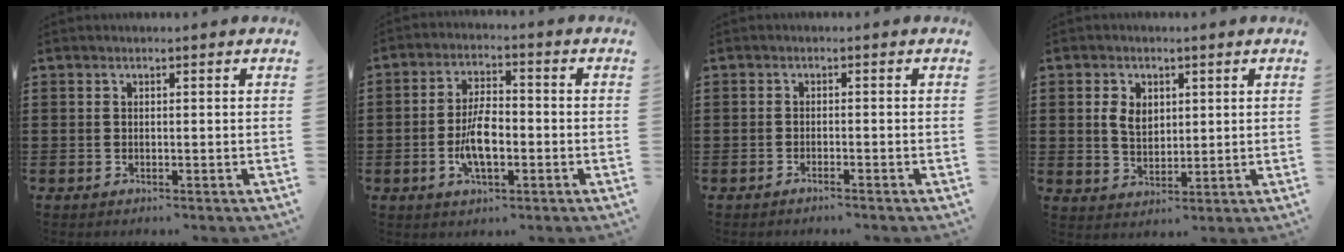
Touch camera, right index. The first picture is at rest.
{"total": 7.1, "force": [-1.8, 3.0, 6.1], "torque": [-0.138, -0.002, -0.041]}
{"total": 1.4, "force": [-1.3, -0.3, 0.4], "torque": [-0.008, -0.001, -0.025]}
{"total": 4.0, "force": [0.9, 2.9, 2.6], "torque": [-0.059, 0.012, 0.014]}